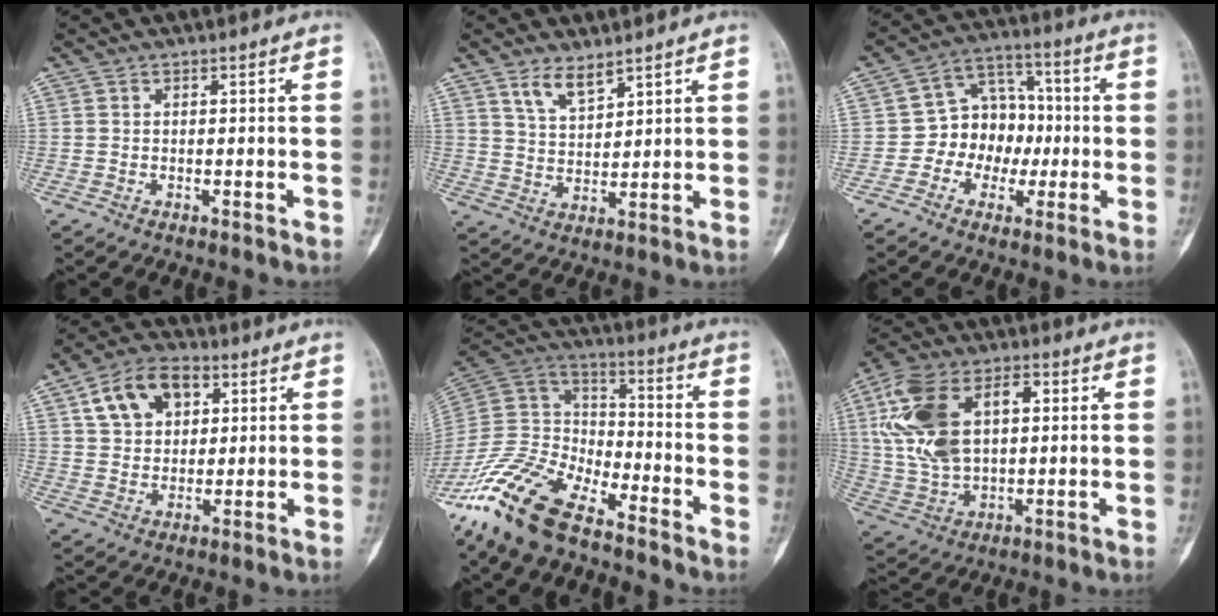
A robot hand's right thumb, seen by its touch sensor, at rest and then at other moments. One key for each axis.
{"total": 5.2, "fx": 3.9, "fy": 2.1, "fz": 2.7, "tx": -0.041, "ty": -0.030, "tz": 0.081}
{"total": 10.6, "fx": -1.6, "fy": 8.9, "fz": 5.6, "tx": -0.041, "ty": 0.039, "tz": -0.038}
{"total": 11.6, "fx": 4.7, "fy": 7.9, "fz": 7.1, "tx": -0.095, "ty": 0.002, "tz": 0.078}
{"total": 18.5, "fx": -13.3, "fy": 7.6, "fz": 10.3, "tx": -0.204, "ty": 0.063, "tz": -0.258}
{"total": 18.3, "fx": 4.0, "fy": 11.0, "fz": 14.1, "tx": -0.271, "ty": 0.013, "tz": 0.076}